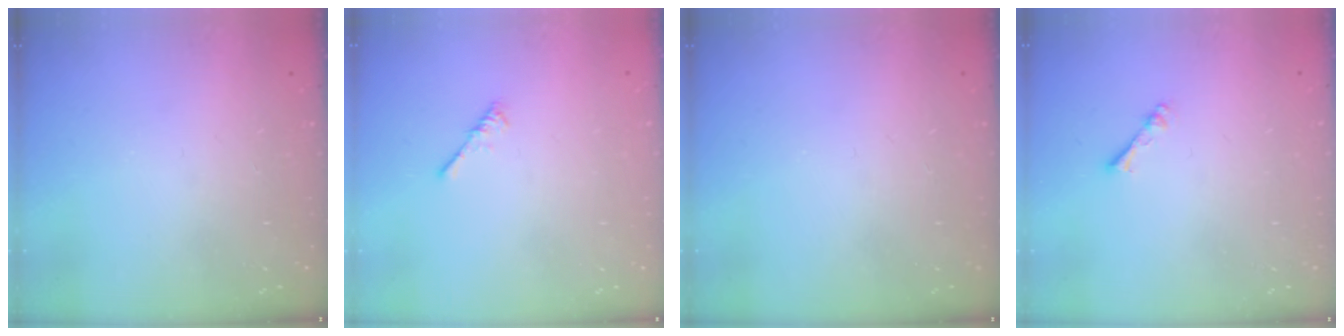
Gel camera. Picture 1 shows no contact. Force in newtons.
{"total": 0.0}
{"total": 0.0}
{"total": 1.1, "press": 1.1, "slide": 0.2}